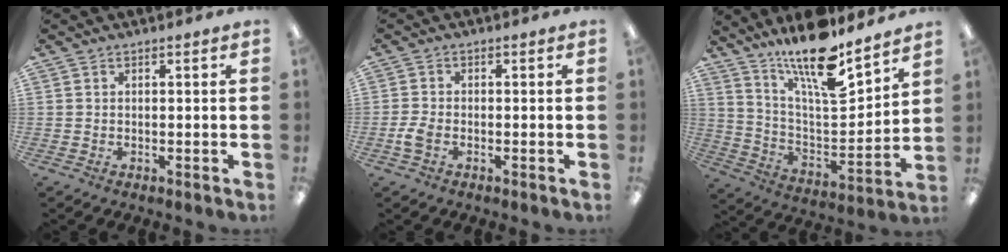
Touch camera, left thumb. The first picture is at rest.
{"total": 3.2, "force": [-1.3, 1.9, 2.1], "torque": [-0.047, 0.003, -0.026]}
{"total": 18.4, "force": [14.7, 4.3, 10.2], "torque": [-0.190, -0.105, 0.250]}